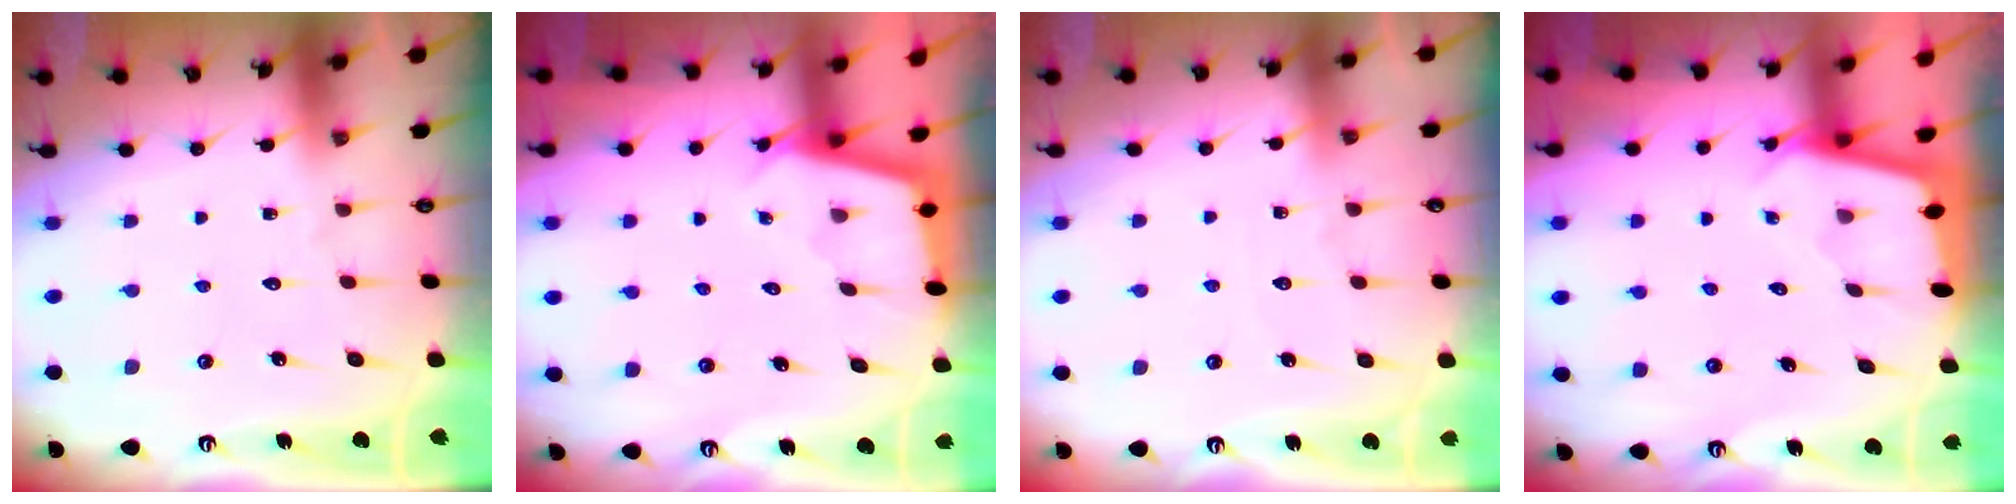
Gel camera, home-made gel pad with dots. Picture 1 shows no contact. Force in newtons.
{"total": 2.1, "press": 2.1, "slide": 0.2}
{"total": 4.0, "press": 4.0, "slide": 0.5}
{"total": 1.9, "press": 1.9, "slide": 0.2}